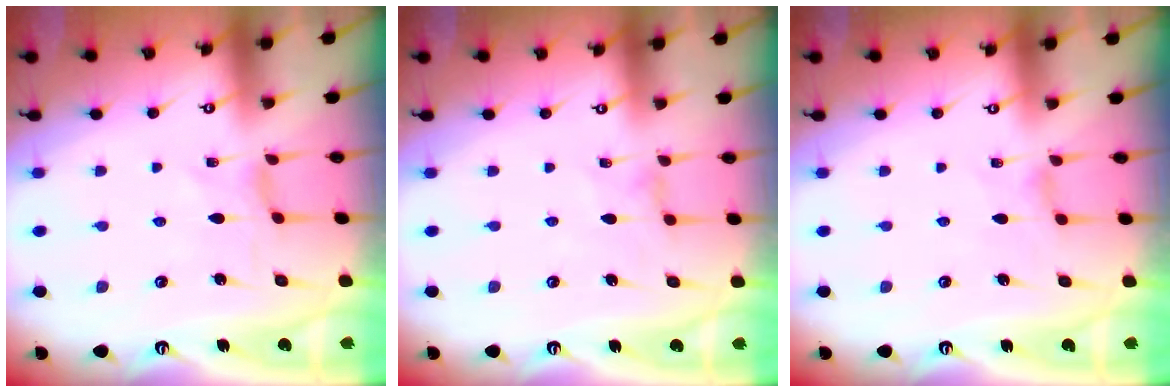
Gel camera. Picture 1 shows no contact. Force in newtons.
{"total": 0.8, "press": 0.8, "slide": 0.3}
{"total": 1.3, "press": 1.3, "slide": 0.4}